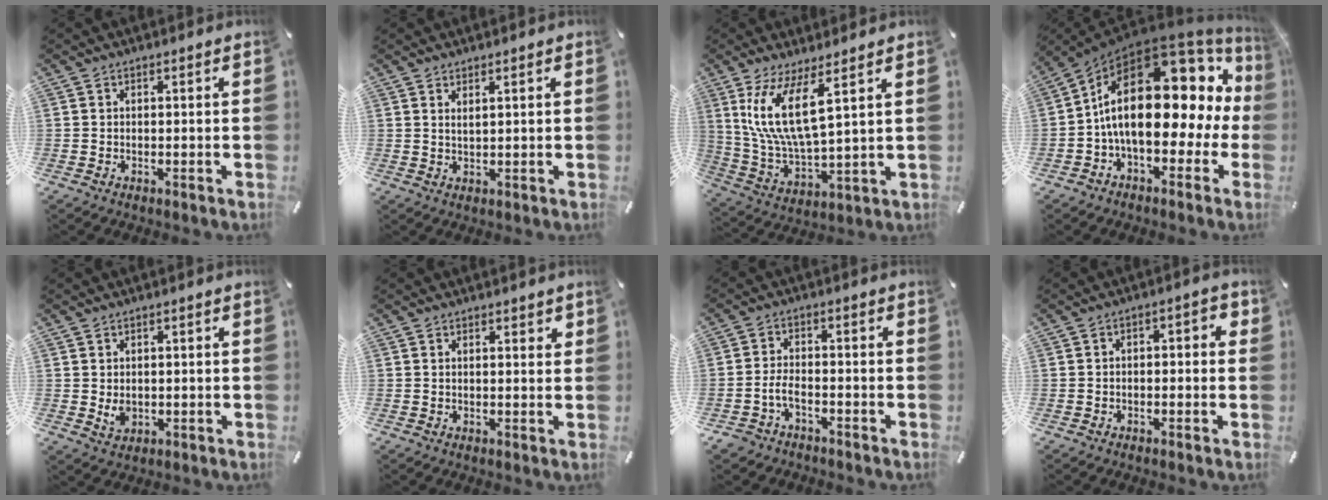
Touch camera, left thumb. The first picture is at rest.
{"total": 1.6, "force": [1.2, 0.2, 1.1], "torque": [-0.023, -0.001, 0.022]}
{"total": 12.9, "force": [6.2, 3.8, 10.6], "torque": [-0.244, -0.024, 0.112]}
{"total": 22.4, "force": [3.5, 12.3, 18.3], "torque": [-0.308, -0.036, 0.058]}
{"total": 2.7, "force": [0.0, 2.3, 1.4], "torque": [-0.026, -0.003, -0.001]}
{"total": 1.4, "force": [1.1, 0.5, 0.7], "torque": [-0.007, -0.004, 0.019]}
{"total": 4.3, "force": [-2.6, 2.5, 2.4], "torque": [-0.061, 0.010, -0.053]}
{"total": 2.8, "force": [-1.6, 1.4, 1.8], "torque": [-0.032, 0.015, -0.031]}